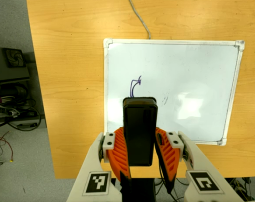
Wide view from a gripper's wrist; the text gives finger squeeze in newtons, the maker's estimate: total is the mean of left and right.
{"total": 6.4, "left": 5.4, "right": 7.4}